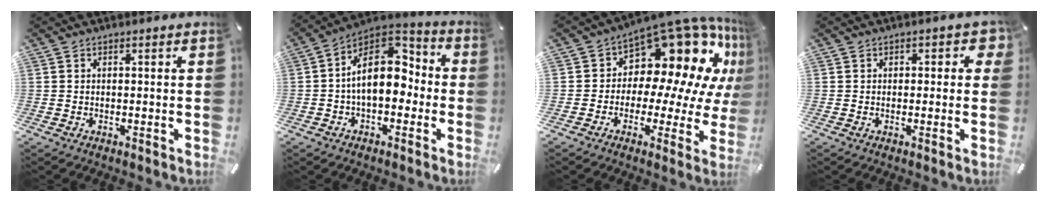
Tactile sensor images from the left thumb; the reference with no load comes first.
{"total": 14.8, "force": [0.9, 9.5, 11.3], "torque": [-0.180, -0.005, 0.013]}
{"total": 15.5, "force": [8.8, 9.0, 9.2], "torque": [-0.133, -0.090, 0.148]}
{"total": 2.2, "force": [0.3, 1.6, 1.5], "torque": [-0.005, -0.001, -0.001]}